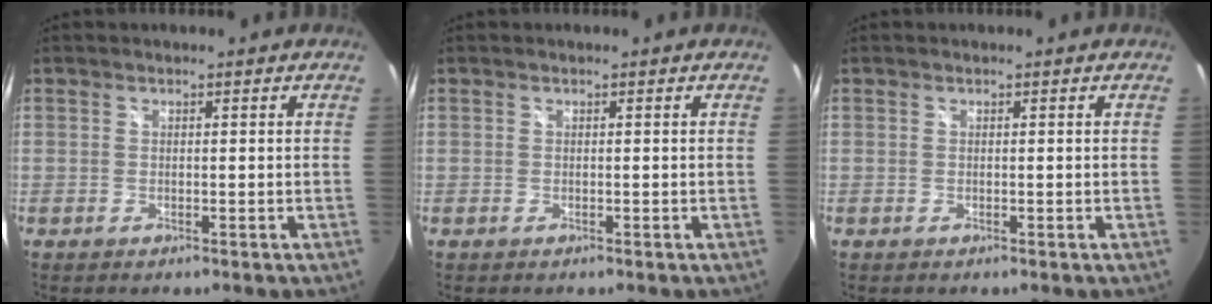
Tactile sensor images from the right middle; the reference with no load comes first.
{"total": 0.0}
{"total": 0.0}